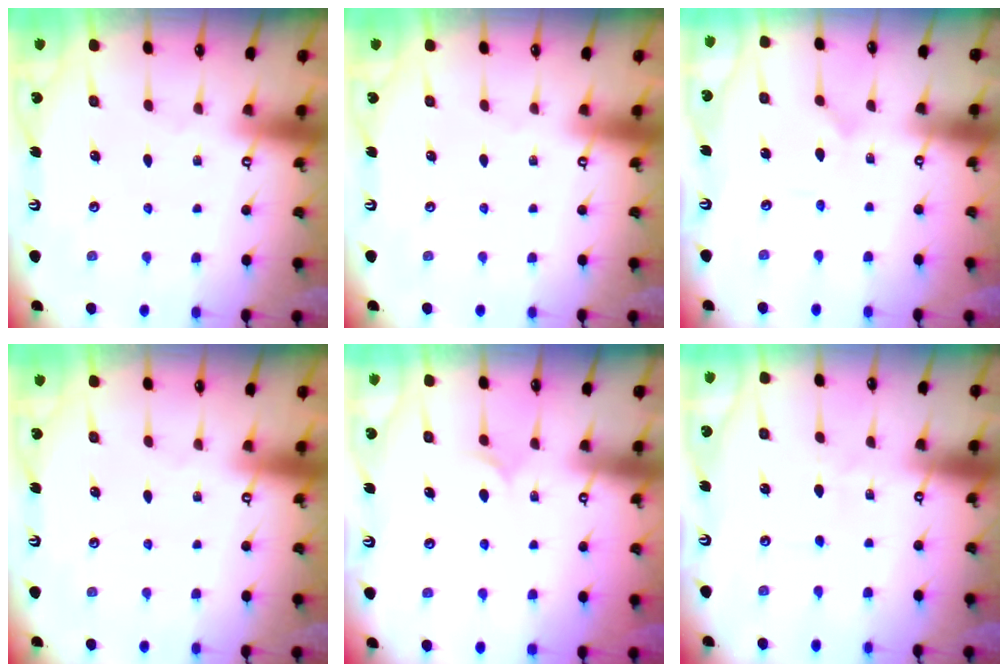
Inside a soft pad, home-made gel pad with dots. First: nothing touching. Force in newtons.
{"total": 0.0}
{"total": 2.6, "press": 2.6, "slide": 0.1}
{"total": 0.0}
{"total": 5.8, "press": 5.8, "slide": 0.3}
{"total": 2.2, "press": 2.2, "slide": 0.3}